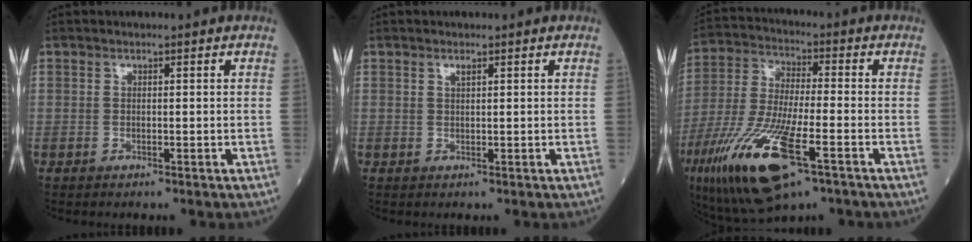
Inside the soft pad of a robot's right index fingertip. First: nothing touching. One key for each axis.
{"total": 0.6, "fx": 0.4, "fy": 0.0, "fz": 0.5, "tx": -0.010, "ty": -0.002, "tz": 0.008}
{"total": 17.8, "fx": -8.5, "fy": 4.0, "fz": 15.1, "tx": -0.334, "ty": -0.039, "tz": -0.150}